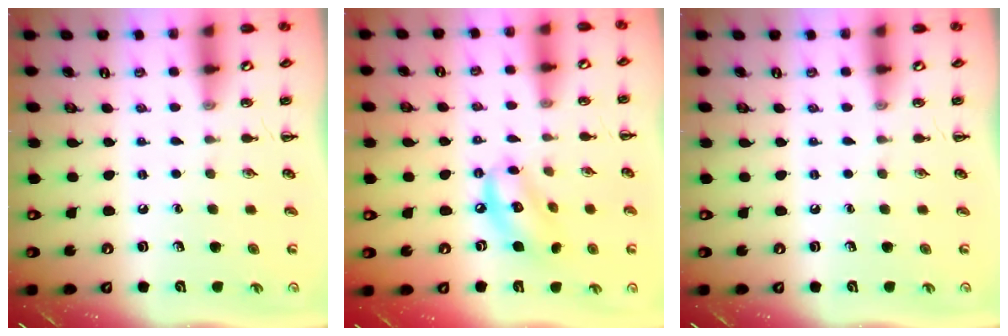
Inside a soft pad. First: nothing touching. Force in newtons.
{"total": 10.2, "press": 10.1, "slide": 1.2}
{"total": 0.0}